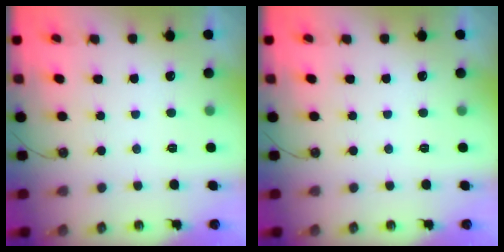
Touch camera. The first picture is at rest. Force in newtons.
{"total": 0.0}